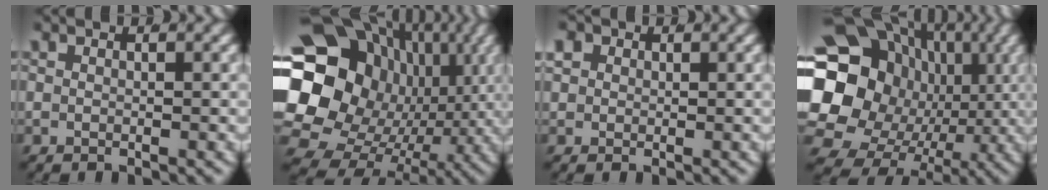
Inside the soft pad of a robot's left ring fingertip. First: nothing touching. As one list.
[{"total": 24.8, "force": [1.2, 19.8, 14.8], "torque": [-0.286, -0.049, 0.018]}, {"total": 2.5, "force": [0.8, 2.2, 0.8], "torque": [-0.029, -0.002, 0.014]}, {"total": 22.8, "force": [-1.5, 19.0, 12.5], "torque": [-0.241, -0.068, -0.015]}]